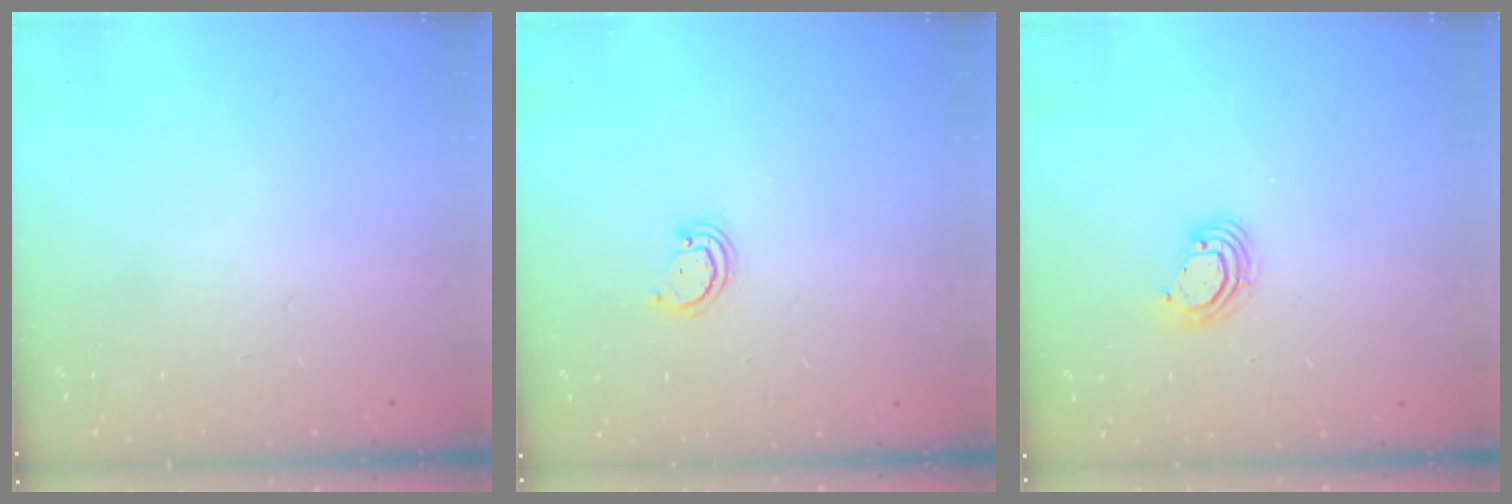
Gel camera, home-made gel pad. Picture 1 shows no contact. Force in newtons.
{"total": 2.5, "press": 2.4, "slide": 0.2}
{"total": 5.6, "press": 5.6, "slide": 0.3}